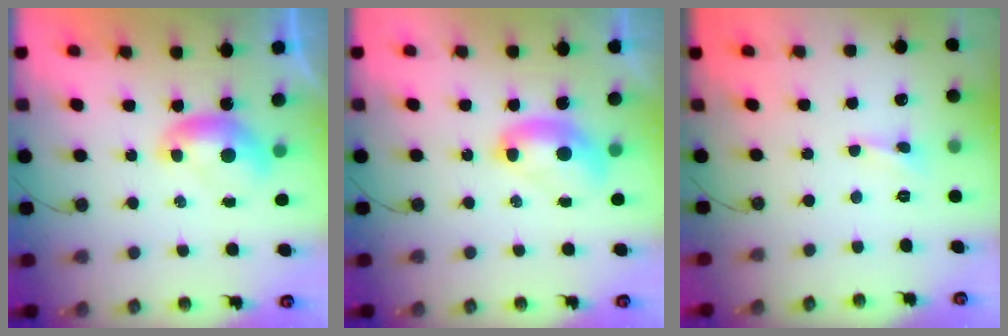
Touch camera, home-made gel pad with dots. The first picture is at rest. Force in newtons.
{"total": 2.6, "press": 2.6, "slide": 0.1}
{"total": 1.9, "press": 1.8, "slide": 0.6}